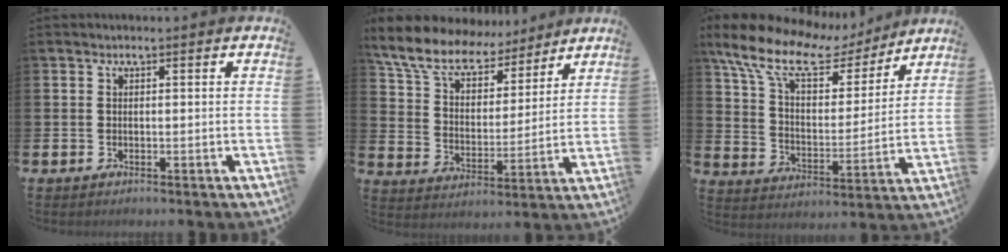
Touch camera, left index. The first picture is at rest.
{"total": 9.0, "force": [8.0, 3.4, 2.5], "torque": [-0.082, -0.052, 0.141]}
{"total": 12.0, "force": [9.1, 5.2, 5.9], "torque": [-0.138, -0.053, 0.154]}